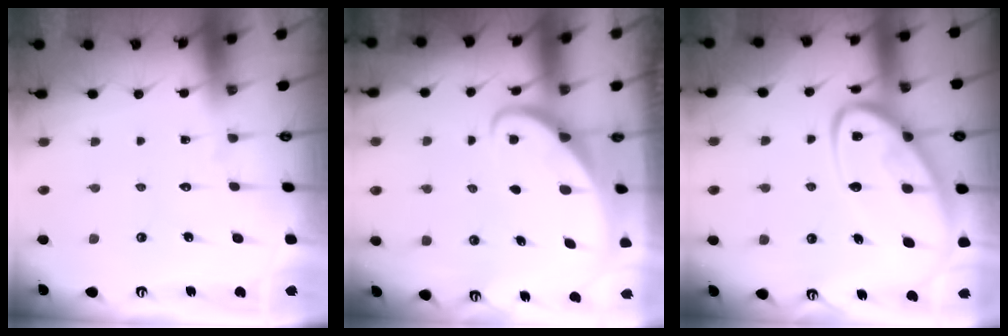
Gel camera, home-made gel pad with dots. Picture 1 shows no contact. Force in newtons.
{"total": 2.5, "press": 2.5, "slide": 0.2}
{"total": 15.5, "press": 15.4, "slide": 1.5}